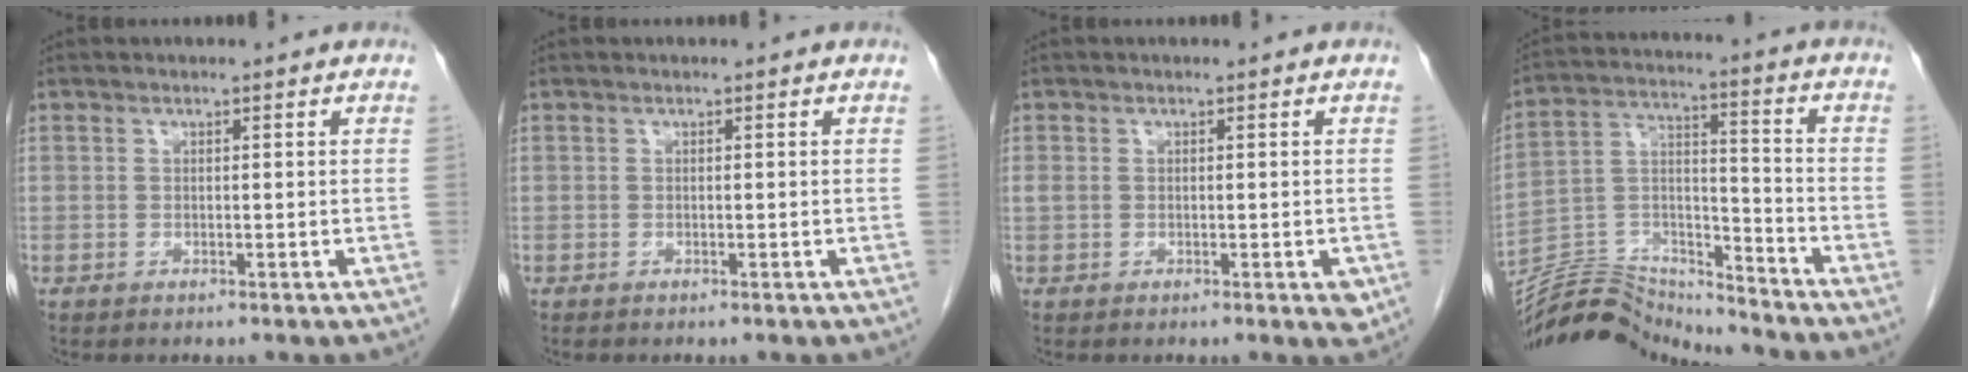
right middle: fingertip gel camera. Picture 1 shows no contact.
{"total": 0.0}
{"total": 2.7, "force": [-0.2, 1.5, 2.2], "torque": [-0.038, 0.007, 0.006]}
{"total": 13.3, "force": [-13.3, -0.1, 0.4], "torque": [-0.009, 0.039, -0.247]}